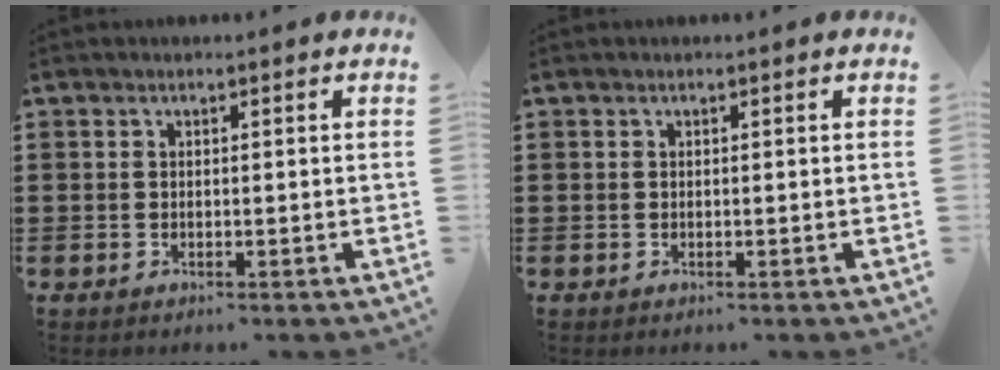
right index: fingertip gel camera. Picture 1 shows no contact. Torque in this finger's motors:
{"motor_torque": [-0.01, 0.01, 0.00, -0.01]}